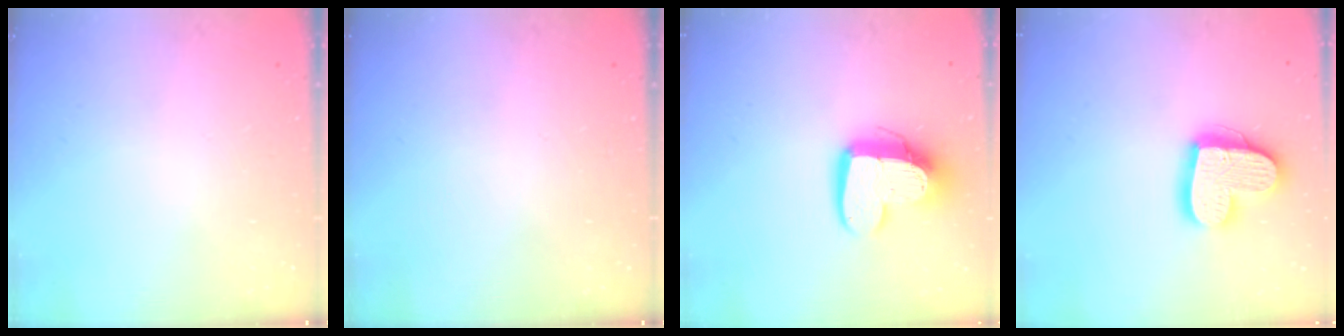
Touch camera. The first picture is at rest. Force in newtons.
{"total": 0.0}
{"total": 13.5, "press": 13.5, "slide": 1.1}
{"total": 17.7, "press": 17.7, "slide": 1.5}